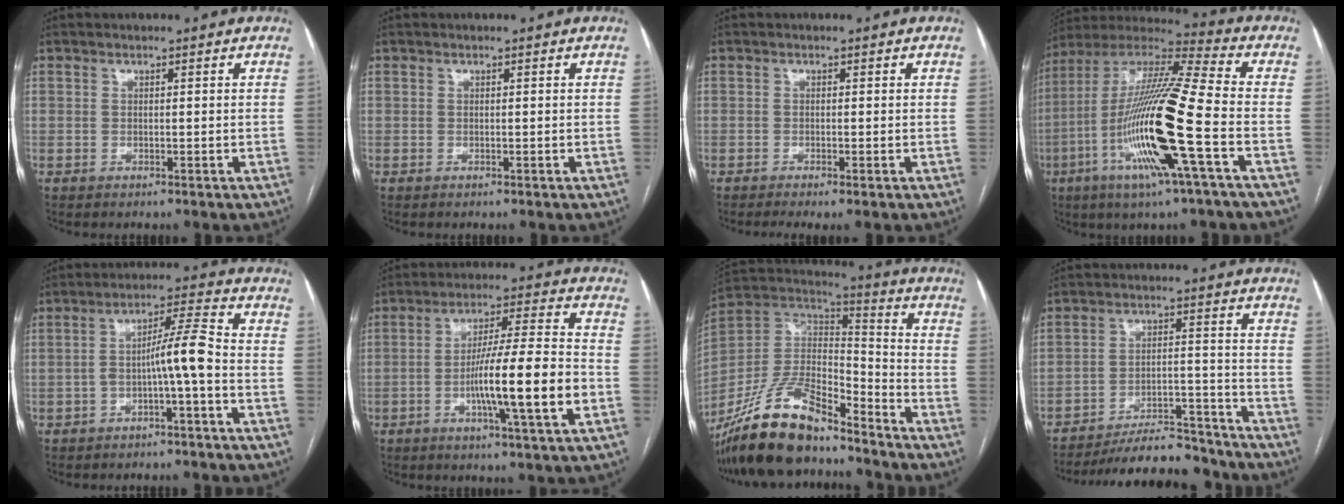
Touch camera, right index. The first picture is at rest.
{"total": 0.0}
{"total": 2.1, "force": [-1.3, 0.1, 1.7], "torque": [-0.029, -0.006, -0.023]}
{"total": 21.0, "force": [-6.1, 0.3, 20.0], "torque": [-0.413, -0.021, -0.125]}
{"total": 6.6, "force": [-2.0, -0.3, 6.2], "torque": [-0.105, 0.024, -0.032]}
{"total": 14.0, "force": [-3.8, 0.0, 13.5], "torque": [-0.227, 0.000, -0.066]}
{"total": 19.8, "force": [-16.0, 5.7, 10.1], "torque": [-0.215, 0.005, -0.298]}
{"total": 14.6, "force": [-13.9, 2.7, 3.7], "torque": [-0.047, 0.016, -0.197]}